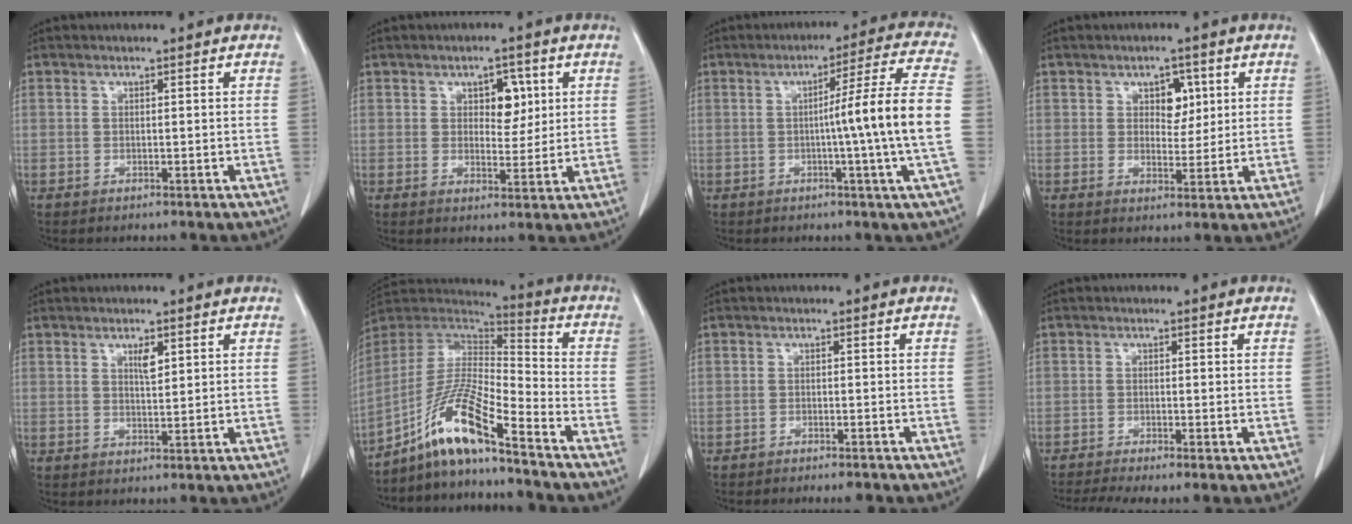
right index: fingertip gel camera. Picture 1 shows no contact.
{"total": 4.6, "force": [1.6, 2.6, 3.5], "torque": [-0.044, 0.006, 0.025]}
{"total": 12.8, "force": [-1.4, -2.6, 12.4], "torque": [-0.177, -0.002, -0.023]}
{"total": 4.2, "force": [1.6, 2.6, 2.9], "torque": [-0.036, 0.005, 0.025]}
{"total": 2.3, "force": [1.2, 0.7, 1.9], "torque": [-0.033, -0.003, 0.021]}
{"total": 12.9, "force": [-9.0, 0.5, 9.3], "torque": [-0.187, 0.004, -0.169]}
{"total": 3.1, "force": [-2.7, 0.7, 1.4], "torque": [-0.016, -0.005, -0.032]}
{"total": 4.5, "force": [-3.4, 0.2, 3.0], "torque": [-0.054, -0.006, -0.059]}